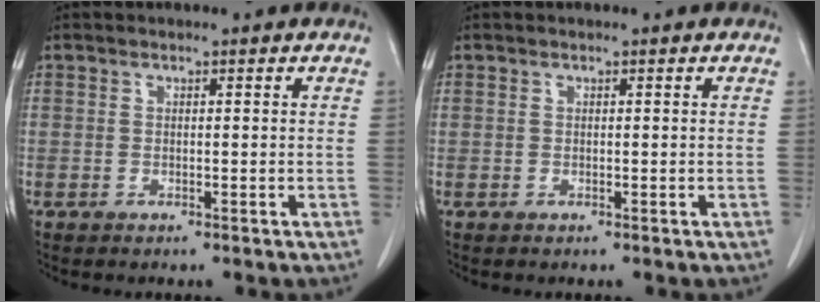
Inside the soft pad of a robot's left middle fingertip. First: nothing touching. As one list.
[{"total": 0.0}]